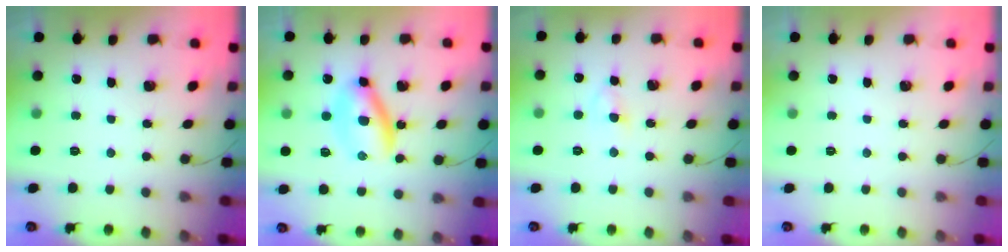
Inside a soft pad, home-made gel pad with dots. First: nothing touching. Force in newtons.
{"total": 6.2, "press": 6.1, "slide": 1.2}
{"total": 2.8, "press": 2.5, "slide": 1.3}
{"total": 0.0}